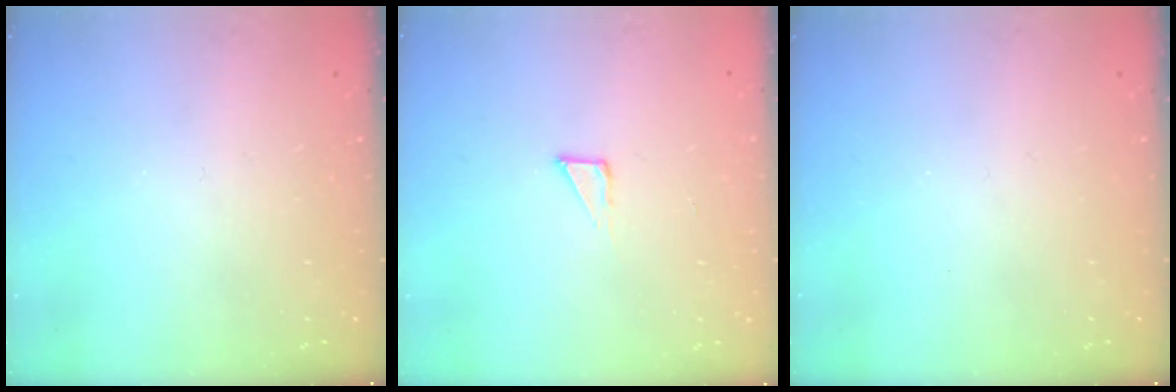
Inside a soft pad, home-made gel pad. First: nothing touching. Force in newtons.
{"total": 2.1, "press": 2.1, "slide": 0.1}
{"total": 0.0}